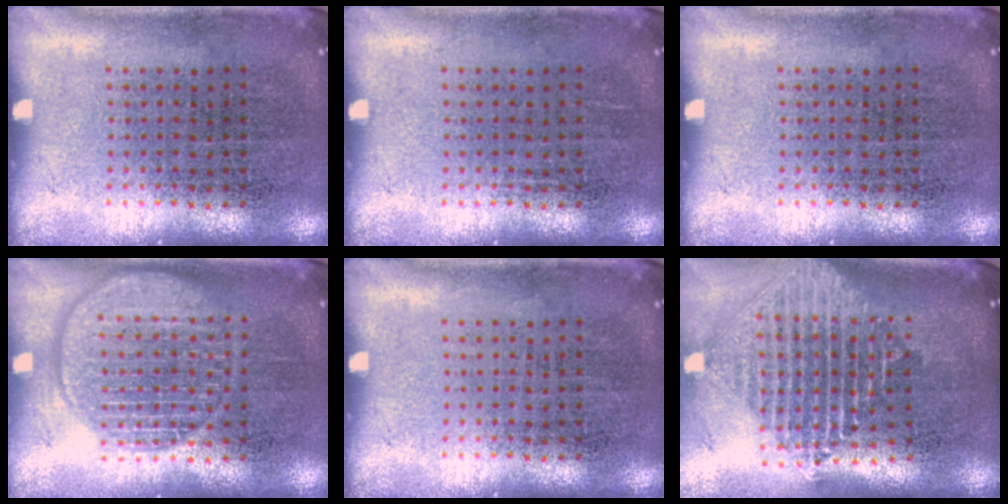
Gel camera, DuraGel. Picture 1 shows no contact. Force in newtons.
{"total": 0.0}
{"total": 0.0}
{"total": 3.3, "press": 3.3, "slide": 0.5}
{"total": 0.0}
{"total": 2.4, "press": 1.9, "slide": 1.5}